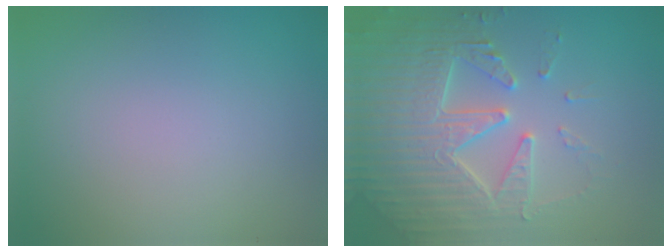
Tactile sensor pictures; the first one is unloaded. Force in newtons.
{"total": 5.3, "press": 5.2, "slide": 1.1}